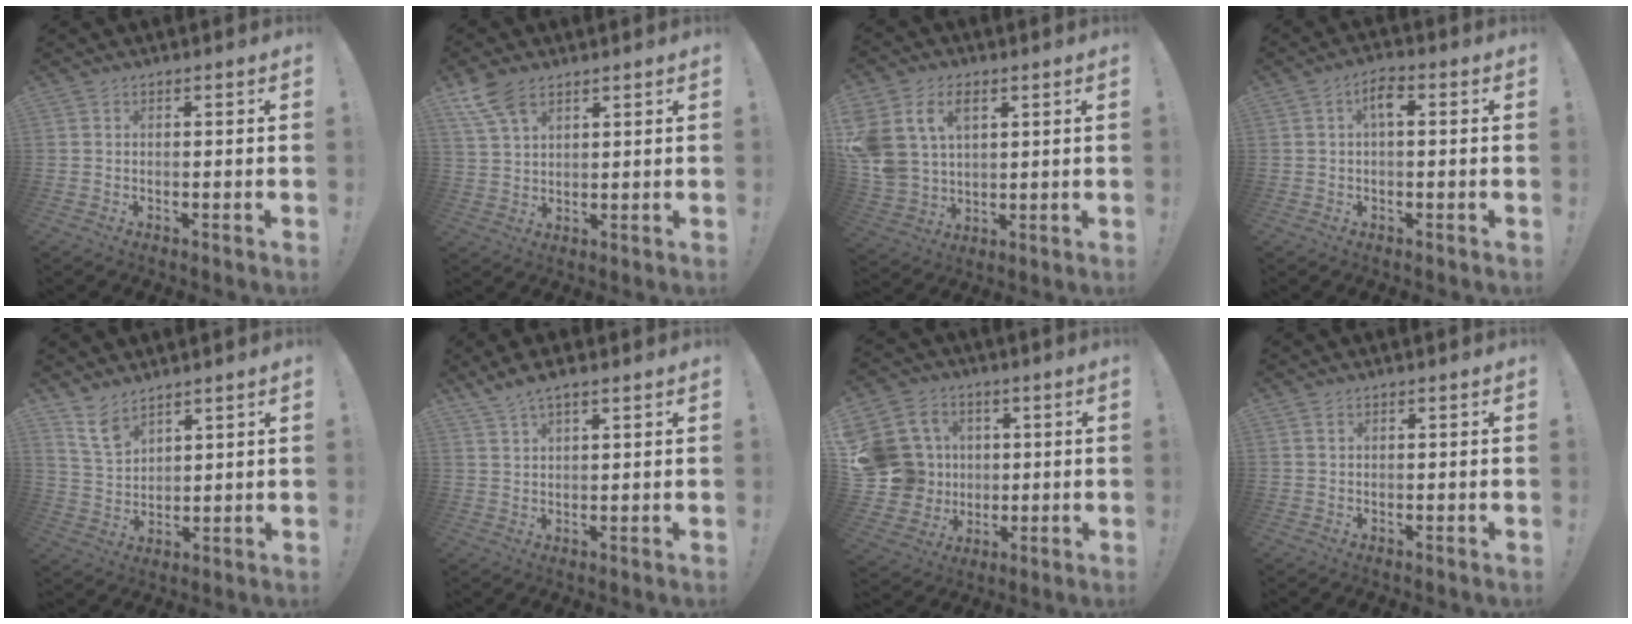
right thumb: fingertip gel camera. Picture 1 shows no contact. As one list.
[{"total": 8.4, "force": [5.2, 4.4, 4.8], "torque": [-0.097, -0.018, 0.101]}, {"total": 13.6, "force": [5.6, 9.7, 7.7], "torque": [-0.165, -0.022, 0.111]}, {"total": 4.7, "force": [0.6, 1.9, 4.3], "torque": [-0.066, 0.007, 0.005]}, {"total": 8.3, "force": [6.4, 4.0, 3.5], "torque": [-0.065, -0.039, 0.125]}, {"total": 4.7, "force": [3.4, 1.5, 3.0], "torque": [-0.054, -0.014, 0.063]}, {"total": 17.2, "force": [1.4, 15.8, 6.7], "torque": [-0.116, 0.009, 0.057]}, {"total": 0.8, "force": [0.5, 0.5, 0.5], "torque": [-0.001, -0.002, 0.007]}]